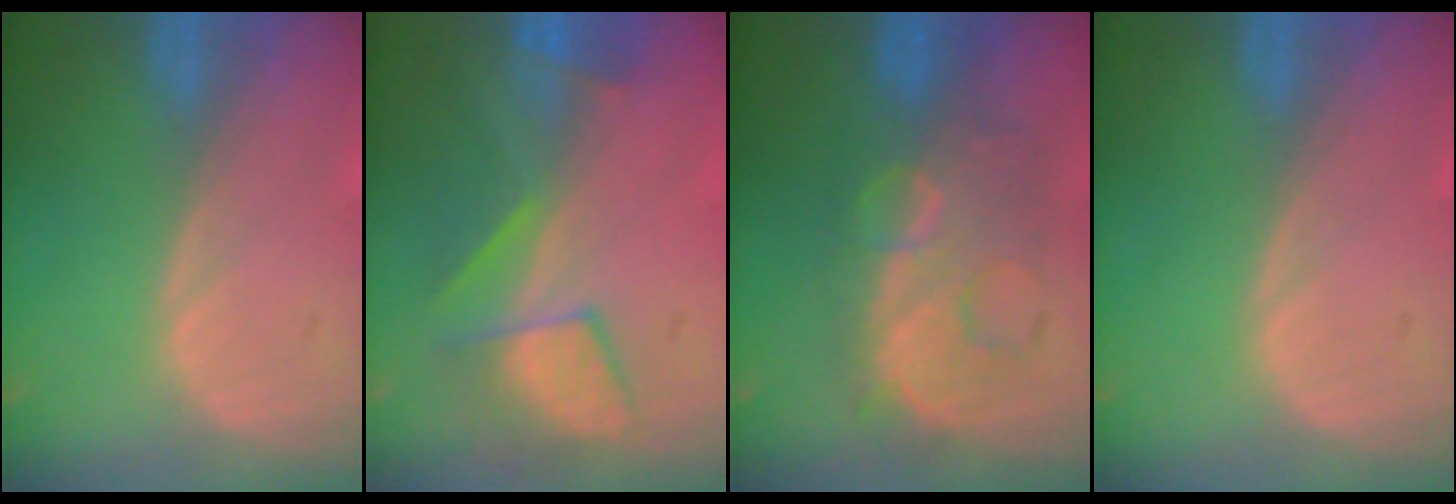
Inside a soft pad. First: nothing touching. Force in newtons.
{"total": 8.0, "press": 7.4, "slide": 2.9}
{"total": 9.4, "press": 9.3, "slide": 0.5}
{"total": 0.0}